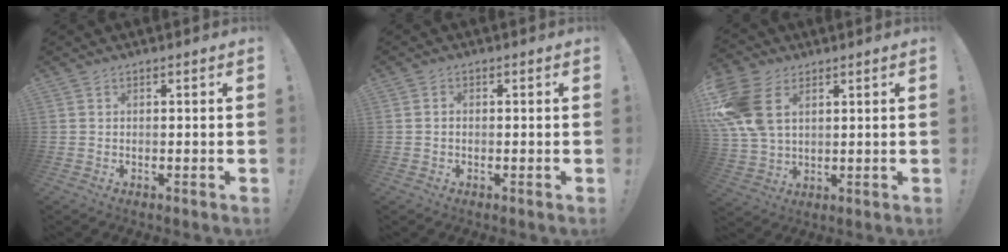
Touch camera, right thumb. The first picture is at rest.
{"total": 1.1, "force": [-0.5, 0.7, 0.6], "torque": [-0.017, 0.005, -0.008]}
{"total": 14.6, "force": [4.9, 9.8, 9.7], "torque": [-0.191, -0.014, 0.094]}